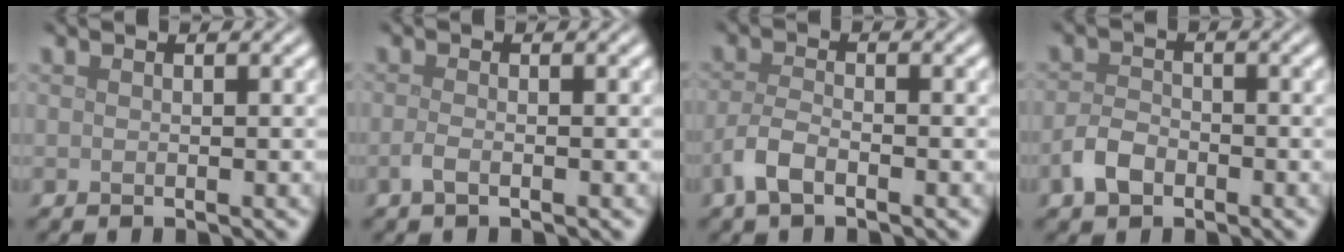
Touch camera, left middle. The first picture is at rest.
{"total": 1.3, "force": [-0.5, 0.5, 1.1], "torque": [-0.022, 0.000, -0.015]}
{"total": 2.6, "force": [-1.5, 1.0, 1.9], "torque": [-0.044, 0.001, -0.039]}
{"total": 2.5, "force": [-1.4, 1.6, 1.4], "torque": [-0.026, 0.004, -0.034]}